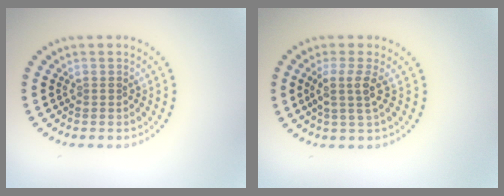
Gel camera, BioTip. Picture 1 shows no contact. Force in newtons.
{"total": 2.4, "press": 1.8, "slide": 1.5}